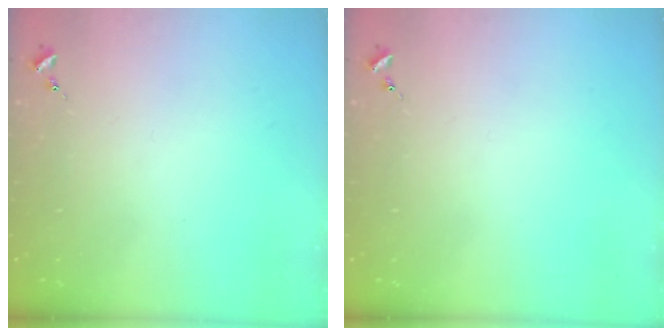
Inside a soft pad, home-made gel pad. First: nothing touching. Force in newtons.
{"total": 0.0}